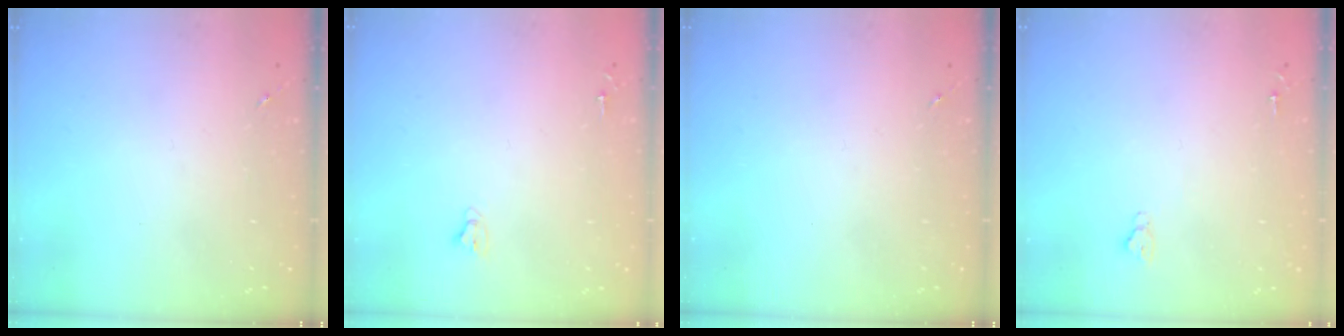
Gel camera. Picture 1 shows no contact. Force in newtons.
{"total": 2.7, "press": 2.7, "slide": 0.2}
{"total": 0.0}
{"total": 2.6, "press": 2.5, "slide": 0.3}